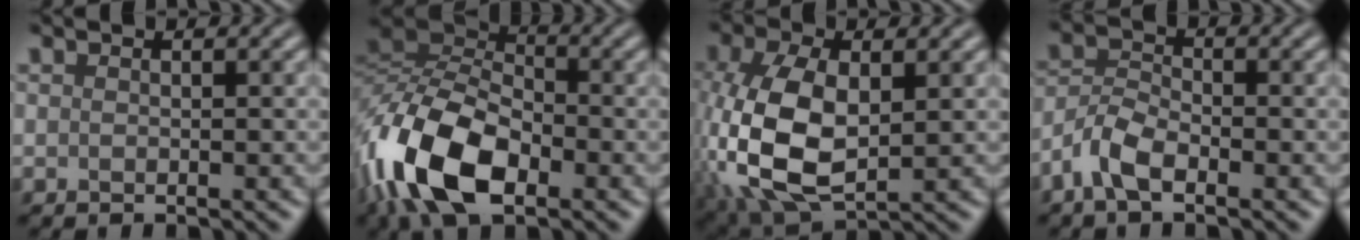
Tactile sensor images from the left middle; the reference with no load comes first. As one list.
[{"total": 12.0, "force": [-5.0, 6.4, 8.7], "torque": [-0.204, -0.003, -0.109]}, {"total": 11.3, "force": [-0.6, 6.7, 9.0], "torque": [-0.235, -0.015, -0.002]}, {"total": 3.7, "force": [-2.4, 1.7, 2.3], "torque": [-0.049, 0.007, -0.058]}]